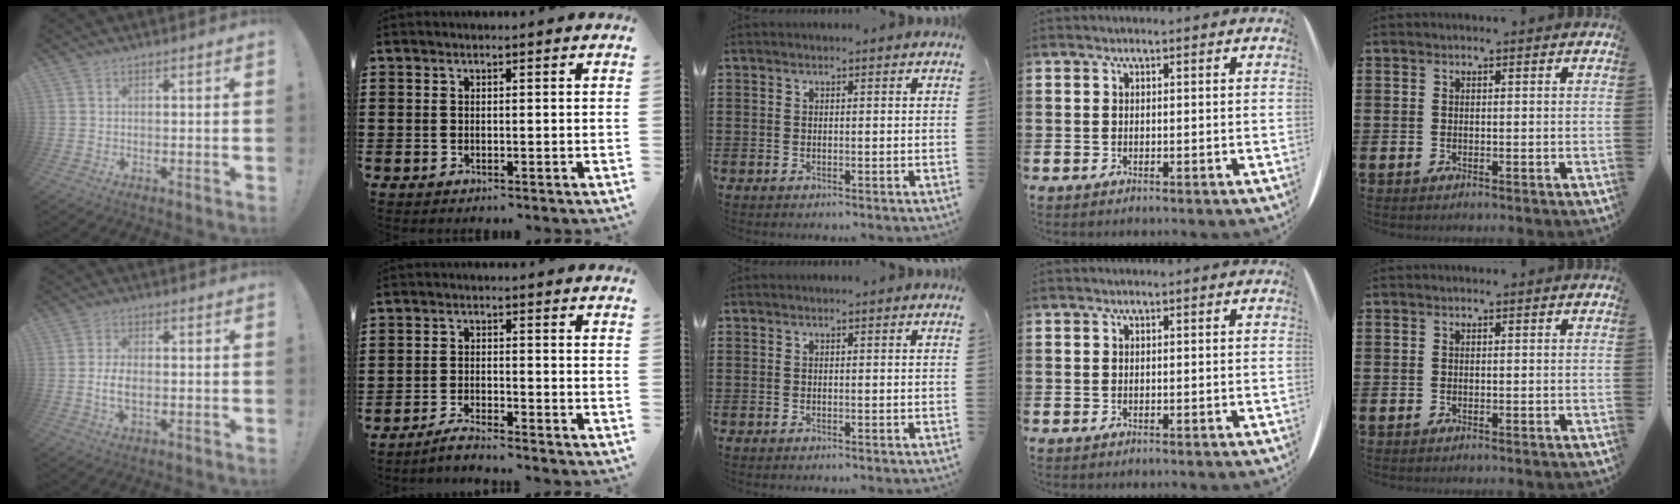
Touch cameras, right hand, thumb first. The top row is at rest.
{"thumb": {"total": 5.9, "force": [-1.1, 2.9, 5.0], "torque": [-0.092, -0.003, -0.021]}, "index": {"total": 2.9, "force": [-2.9, -0.2, 0.6], "torque": [-0.011, 0.005, -0.058]}}